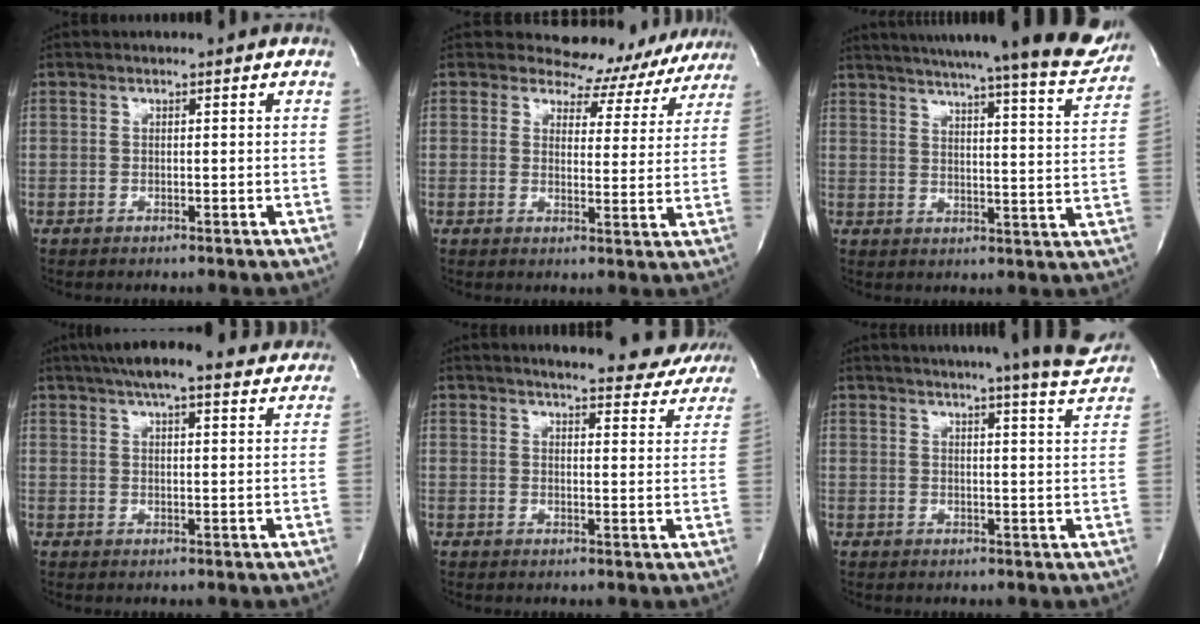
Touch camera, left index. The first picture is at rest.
{"total": 13.1, "force": [12.1, 5.1, 0.0], "torque": [0.032, -0.022, 0.109]}
{"total": 24.0, "force": [21.6, 0.8, 10.5], "torque": [-0.154, -0.054, 0.263]}
{"total": 18.0, "force": [15.6, 3.2, 8.5], "torque": [-0.131, 0.041, 0.203]}
{"total": 17.4, "force": [16.2, 3.1, 5.6], "torque": [-0.061, -0.029, 0.181]}
{"total": 16.3, "force": [14.8, -0.2, 6.9], "torque": [-0.102, -0.034, 0.172]}